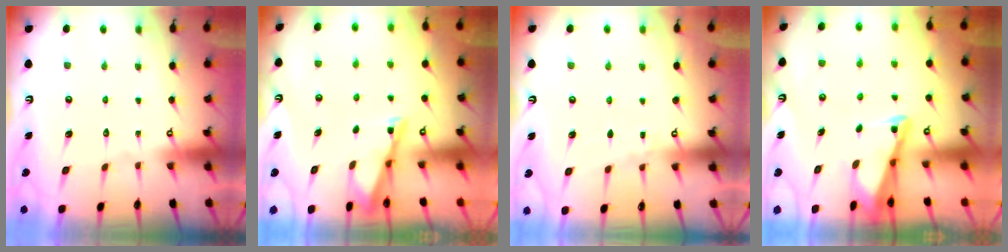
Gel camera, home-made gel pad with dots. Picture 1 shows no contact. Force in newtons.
{"total": 3.5, "press": 3.4, "slide": 0.3}
{"total": 3.5, "press": 3.5, "slide": 0.6}
{"total": 3.0, "press": 3.0, "slide": 0.3}